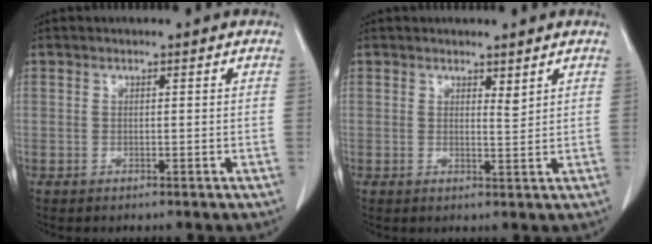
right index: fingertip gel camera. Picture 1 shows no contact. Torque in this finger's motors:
{"motor_torque": [-0.26, 0.41, 0.02, 0.00]}